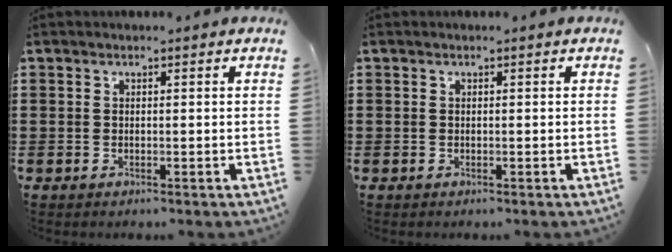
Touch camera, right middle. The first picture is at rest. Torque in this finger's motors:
{"motor_torque": [0.00, 0.00, 0.00, 0.00]}